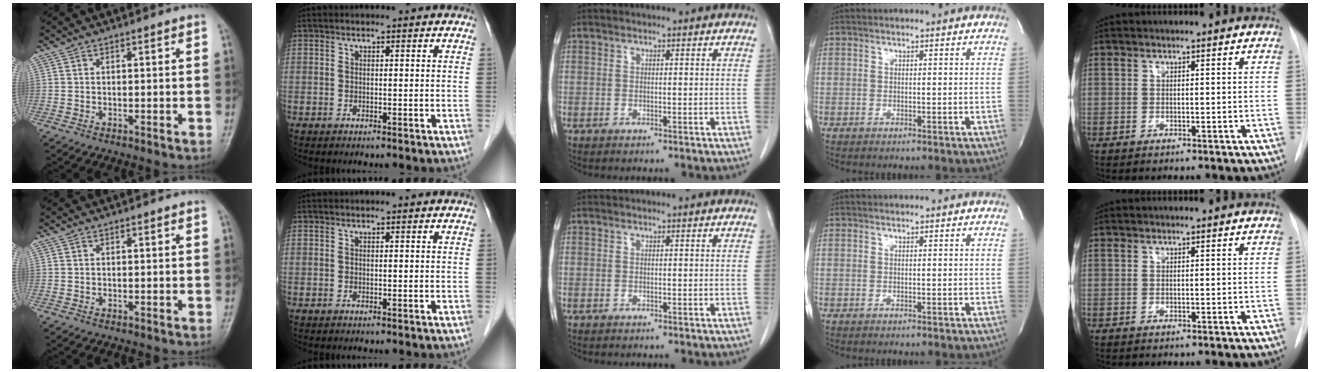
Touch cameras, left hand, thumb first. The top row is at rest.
{}